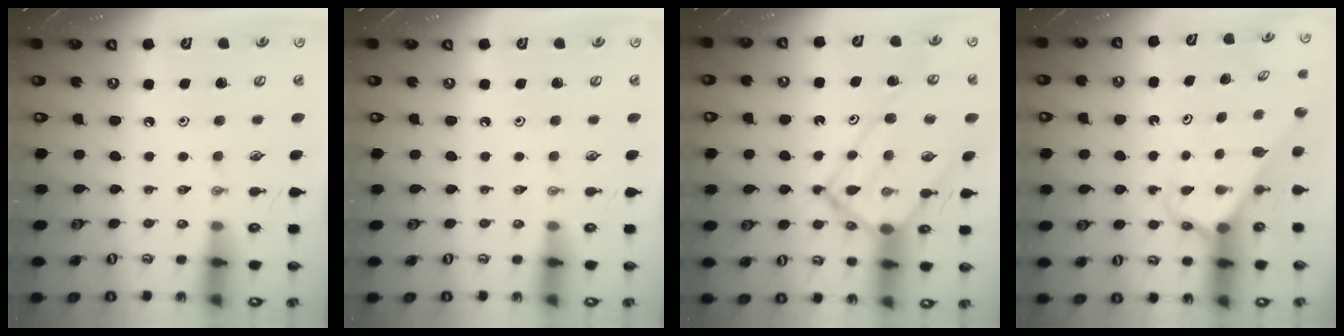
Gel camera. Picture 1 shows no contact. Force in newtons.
{"total": 0.0}
{"total": 15.9, "press": 15.8, "slide": 1.4}
{"total": 2.7, "press": 2.7, "slide": 0.1}